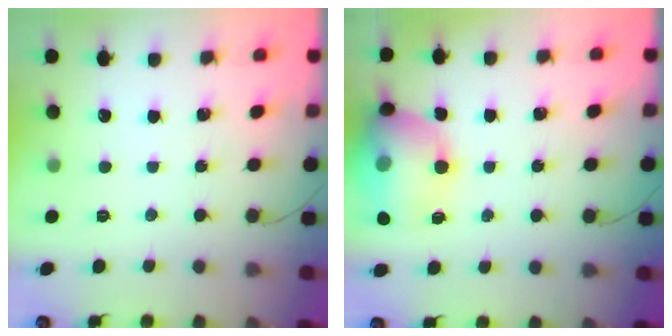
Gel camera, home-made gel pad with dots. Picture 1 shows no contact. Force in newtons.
{"total": 15.7, "press": 15.5, "slide": 2.6}